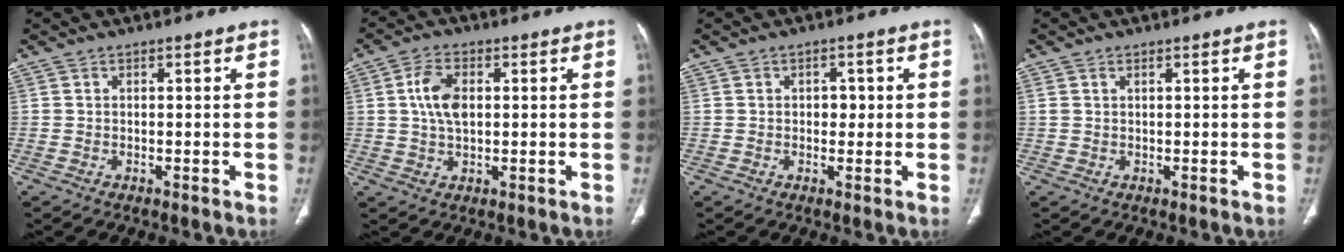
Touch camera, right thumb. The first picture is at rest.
{"total": 6.5, "force": [1.1, 3.7, 5.2], "torque": [-0.103, 0.002, 0.019]}
{"total": 2.7, "force": [0.3, 1.9, 1.9], "torque": [-0.012, 0.003, 0.002]}
{"total": 1.0, "force": [0.6, 0.5, 0.7], "torque": [-0.020, 0.009, 0.017]}